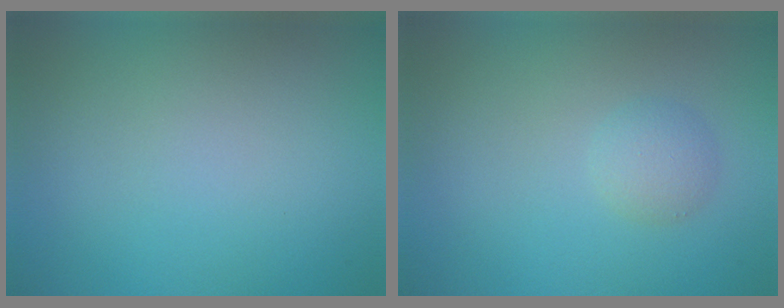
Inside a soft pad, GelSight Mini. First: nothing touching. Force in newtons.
{"total": 1.7, "press": 1.7, "slide": 0.1}